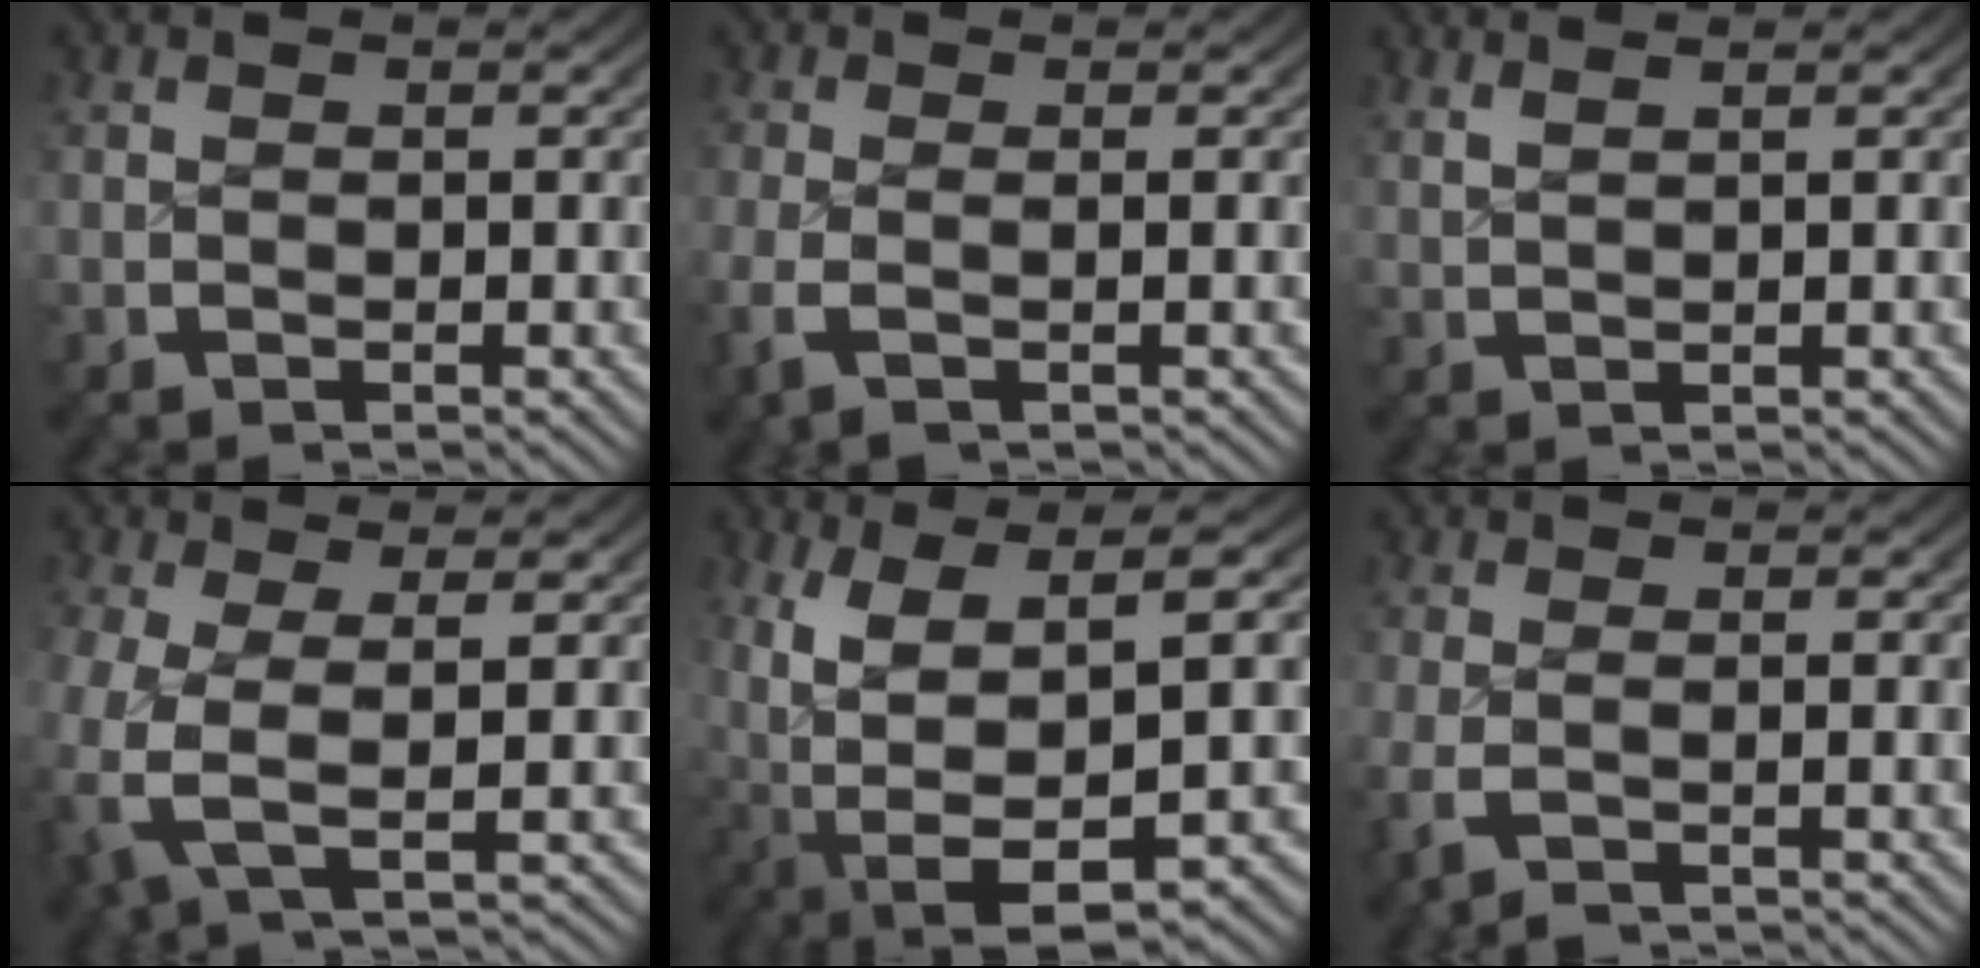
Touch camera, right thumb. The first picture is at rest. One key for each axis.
{"total": 2.3, "fx": -0.6, "fy": 0.8, "fz": 2.1, "tx": -0.062, "ty": -0.009, "tz": -0.008}
{"total": 2.5, "fx": 2.0, "fy": 0.0, "fz": 1.6, "tx": -0.019, "ty": 0.011, "tz": 0.036}
{"total": 6.1, "fx": 0.0, "fy": 2.7, "fz": 5.5, "tx": -0.151, "ty": -0.027, "tz": 0.017}
{"total": 12.4, "fx": -1.6, "fy": 7.1, "fz": 10.1, "tx": -0.211, "ty": -0.040, "tz": 0.000}
{"total": 2.5, "fx": -1.0, "fy": 0.9, "fz": 2.1, "tx": -0.058, "ty": -0.006, "tz": -0.015}